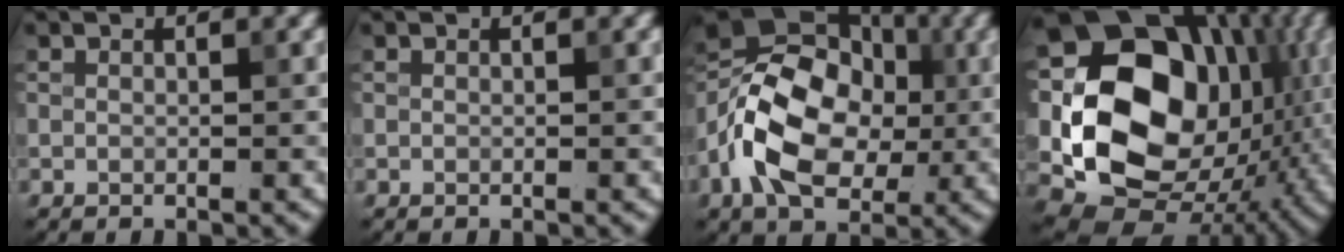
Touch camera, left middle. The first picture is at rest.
{"total": 0.0}
{"total": 11.3, "force": [-2.1, 7.9, 7.8], "torque": [-0.151, 0.009, -0.053]}
{"total": 15.9, "force": [0.1, 12.7, 9.5], "torque": [-0.155, -0.024, -0.004]}